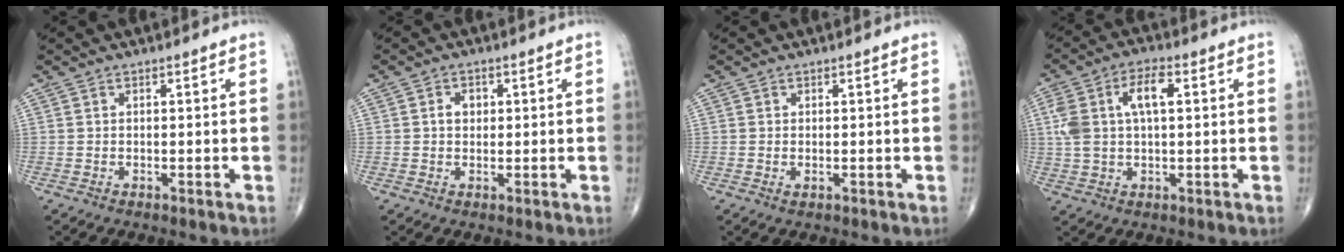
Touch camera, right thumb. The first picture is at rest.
{"total": 2.4, "force": [0.4, 1.9, 1.4], "torque": [-0.013, 0.005, 0.006]}
{"total": 0.6, "force": [-0.1, 0.3, 0.5], "torque": [-0.010, -0.001, -0.001]}
{"total": 9.7, "force": [2.1, 4.6, 8.3], "torque": [-0.175, 0.021, 0.040]}